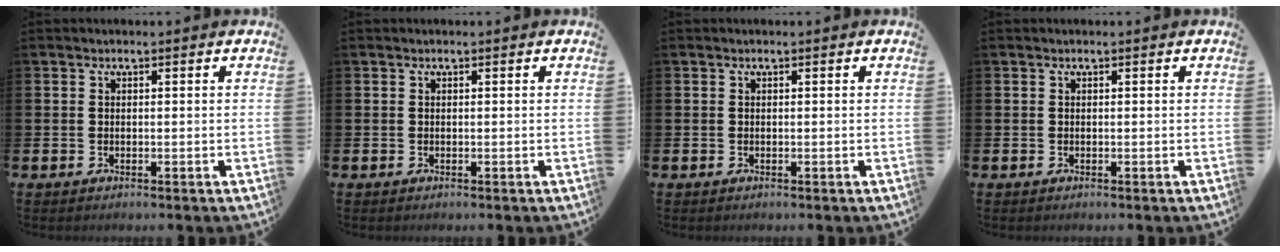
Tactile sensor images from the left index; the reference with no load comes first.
{"total": 0.0}
{"total": 0.0}
{"total": 0.0}